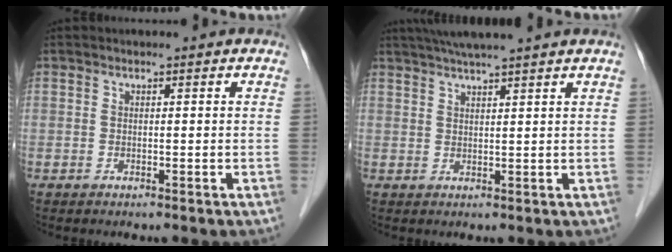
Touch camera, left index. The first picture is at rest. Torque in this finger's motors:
{"motor_torque": [0.49, -0.50, 0.09, 0.11]}